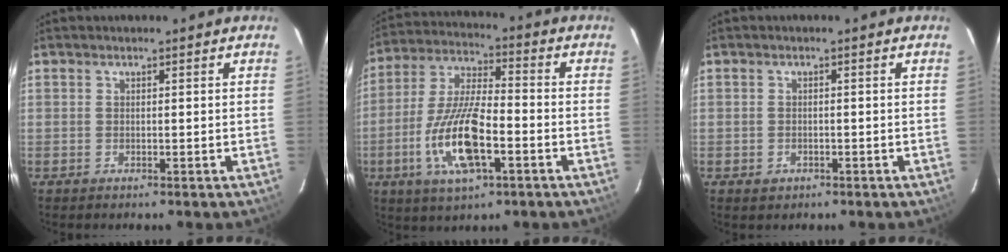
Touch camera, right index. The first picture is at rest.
{"total": 15.0, "force": [-5.2, 4.9, 13.2], "torque": [-0.281, -0.009, -0.098]}
{"total": 1.7, "force": [-0.9, 1.4, 0.4], "torque": [-0.007, -0.001, -0.010]}